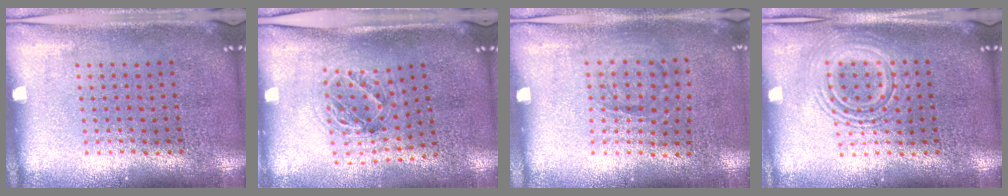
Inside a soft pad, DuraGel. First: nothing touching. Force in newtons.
{"total": 1.1, "press": 1.1, "slide": 0.3}
{"total": 1.0, "press": 0.7, "slide": 0.7}
{"total": 2.4, "press": 2.4, "slide": 0.4}